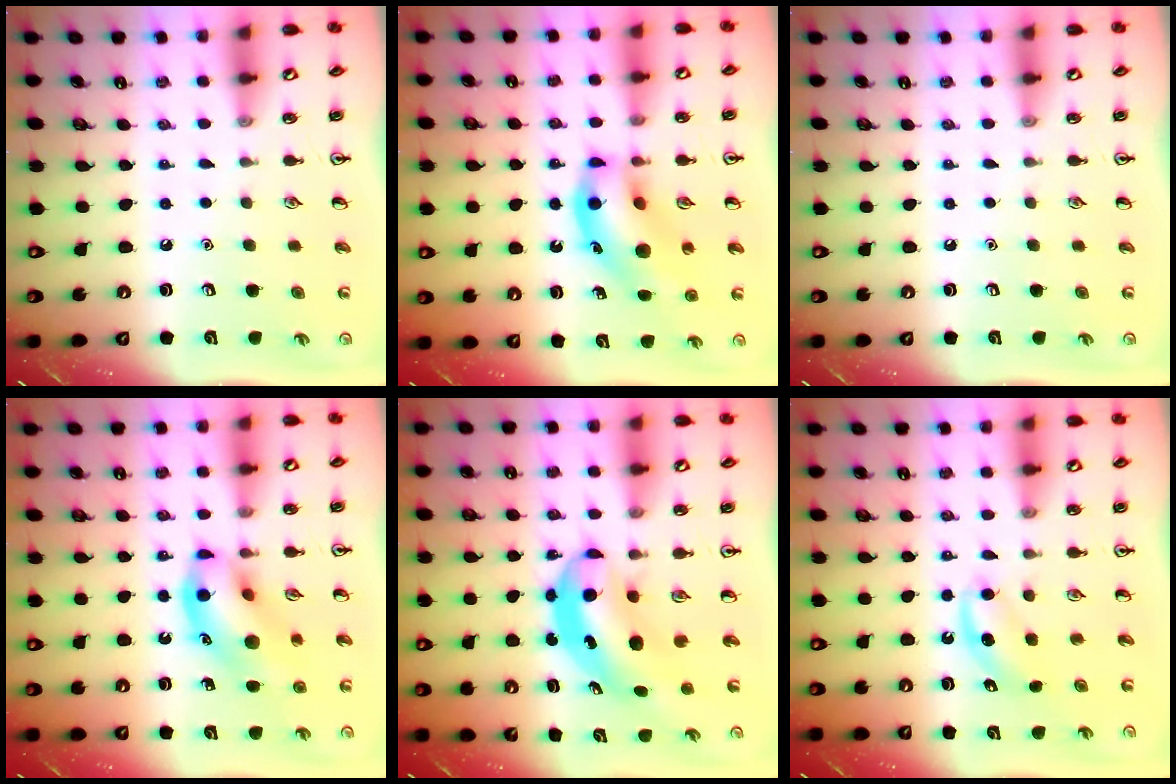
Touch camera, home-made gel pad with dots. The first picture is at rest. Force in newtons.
{"total": 14.4, "press": 13.8, "slide": 4.0}
{"total": 0.0}
{"total": 13.5, "press": 13.3, "slide": 2.7}
{"total": 6.7, "press": 6.5, "slide": 1.4}
{"total": 4.1, "press": 3.8, "slide": 1.3}